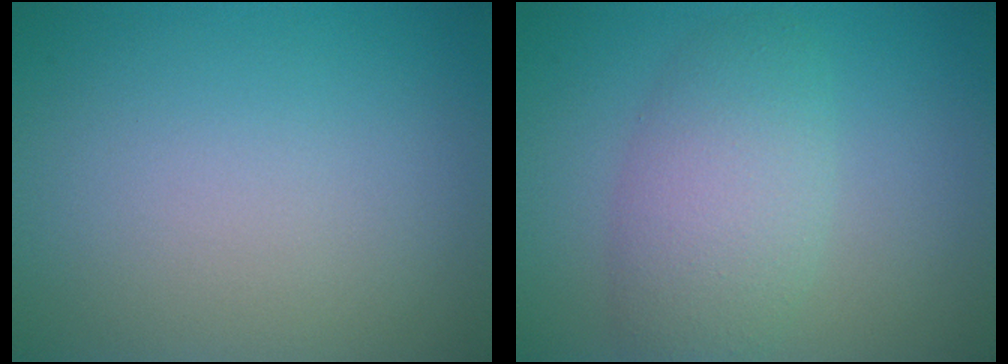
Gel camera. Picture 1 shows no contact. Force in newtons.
{"total": 4.7, "press": 4.7, "slide": 0.1}